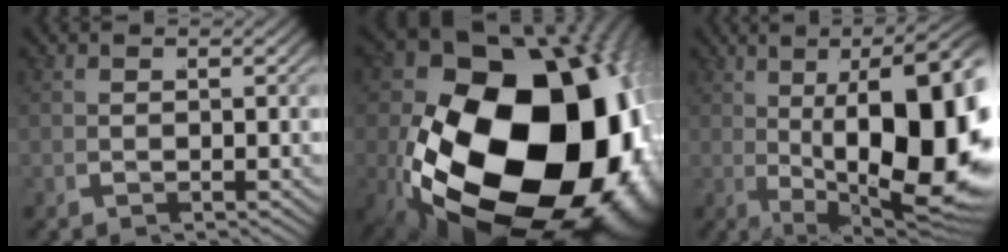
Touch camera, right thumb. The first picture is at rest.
{"total": 38.1, "force": [-3.5, 24.9, 28.6], "torque": [-0.462, -0.094, -0.006]}
{"total": 19.2, "force": [-0.7, 9.4, 16.7], "torque": [-0.247, -0.045, 0.025]}